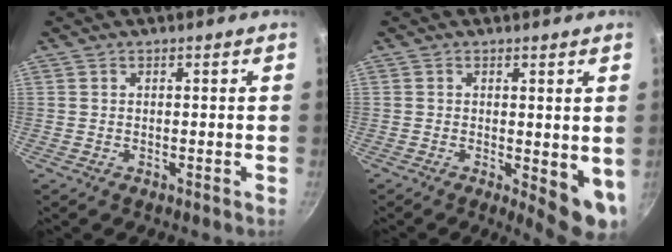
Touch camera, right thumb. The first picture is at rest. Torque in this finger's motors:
{"motor_torque": [-0.05, 0.51, 0.81, -0.10, 0.05]}